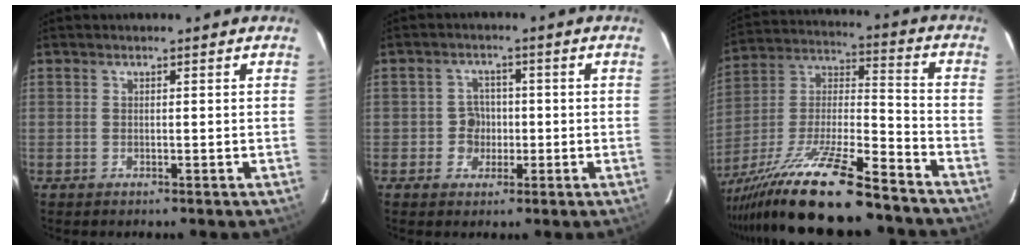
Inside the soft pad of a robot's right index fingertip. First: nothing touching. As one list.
[{"total": 3.6, "force": [-0.6, 3.4, 1.0], "torque": [-0.011, 0.010, -0.008]}, {"total": 21.7, "force": [-17.0, 2.3, 13.3], "torque": [-0.261, -0.026, -0.305]}]